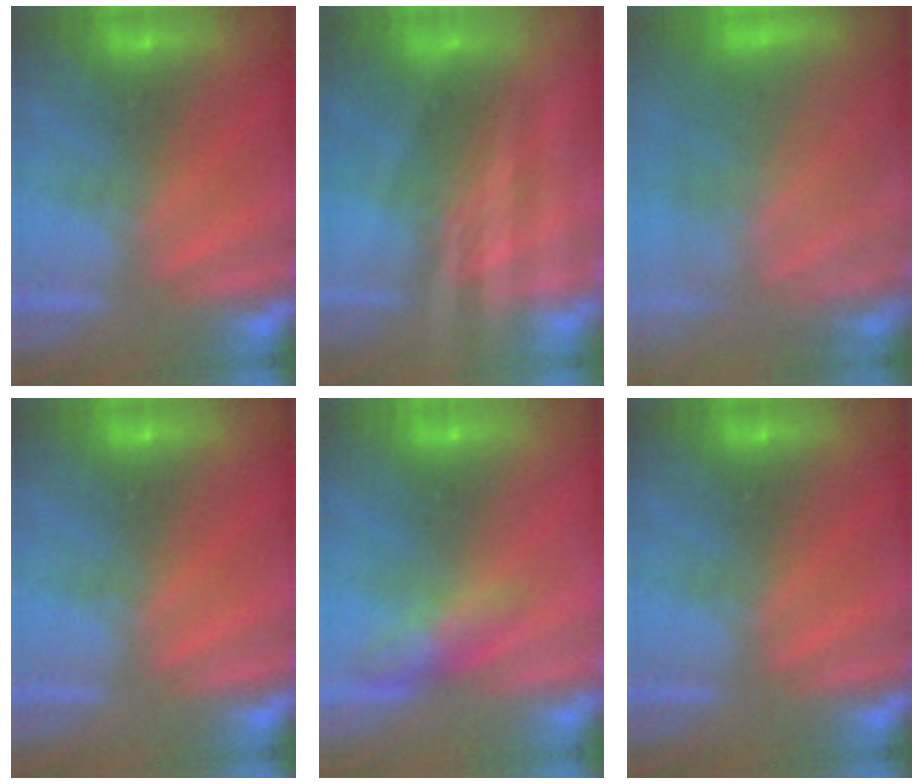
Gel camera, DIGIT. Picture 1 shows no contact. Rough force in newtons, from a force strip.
{"total": 2.1}
{"total": 10.8}
{"total": 0.0}
{"total": 2.7}
{"total": 0.0}